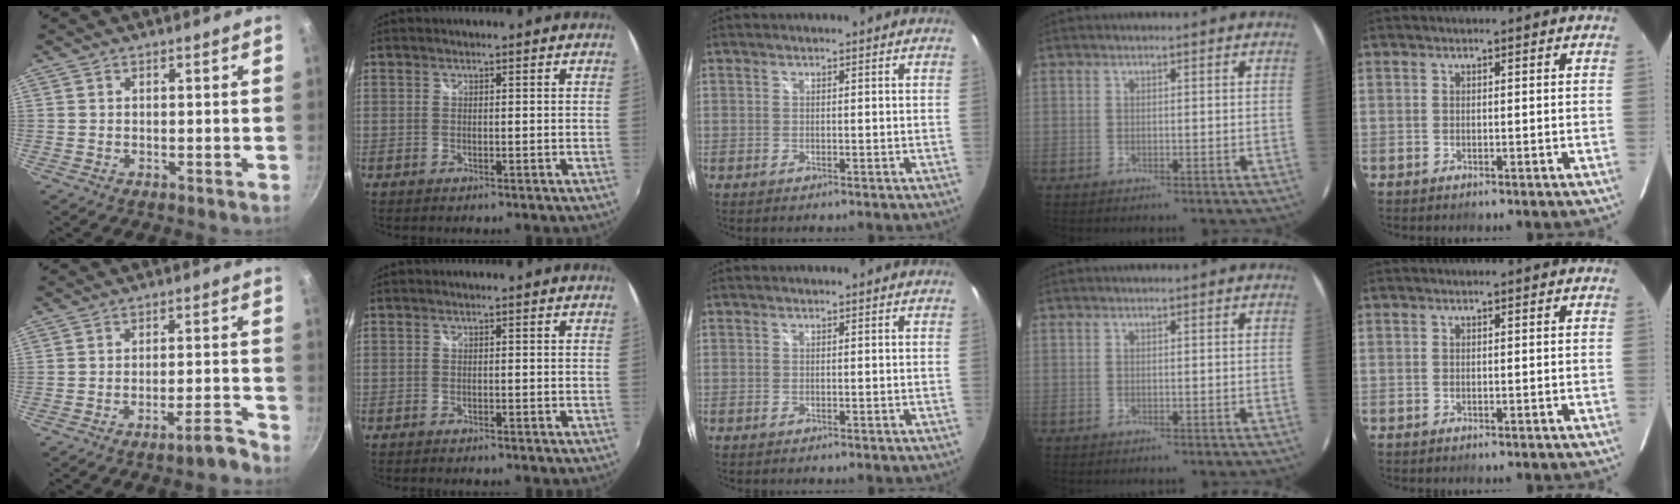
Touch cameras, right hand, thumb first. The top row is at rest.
{"thumb": {"total": 4.9, "force": [-4.2, 0.4, 2.5], "torque": [-0.025, 0.045, -0.056]}, "index": {"total": 1.5, "force": [-1.4, 0.3, 0.5], "torque": [-0.016, -0.010, -0.025]}}